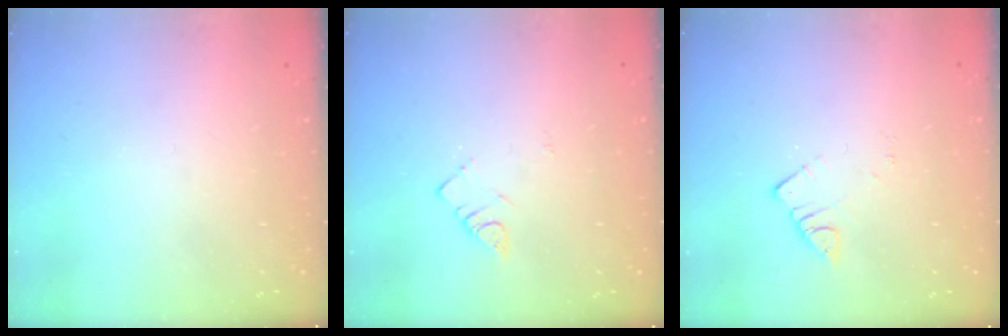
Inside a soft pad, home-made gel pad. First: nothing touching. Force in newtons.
{"total": 3.3, "press": 3.2, "slide": 0.5}
{"total": 3.3, "press": 3.2, "slide": 0.4}